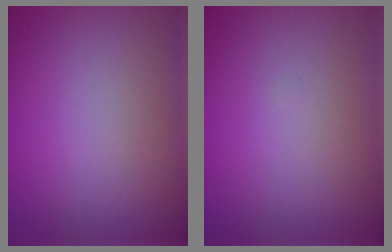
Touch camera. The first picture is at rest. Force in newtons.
{"total": 0.0}